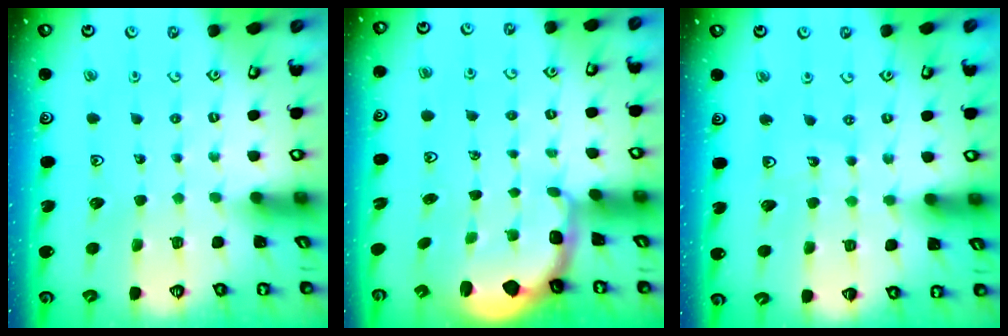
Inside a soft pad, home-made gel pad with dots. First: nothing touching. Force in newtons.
{"total": 2.2, "press": 1.5, "slide": 1.6}
{"total": 5.6, "press": 5.1, "slide": 2.4}